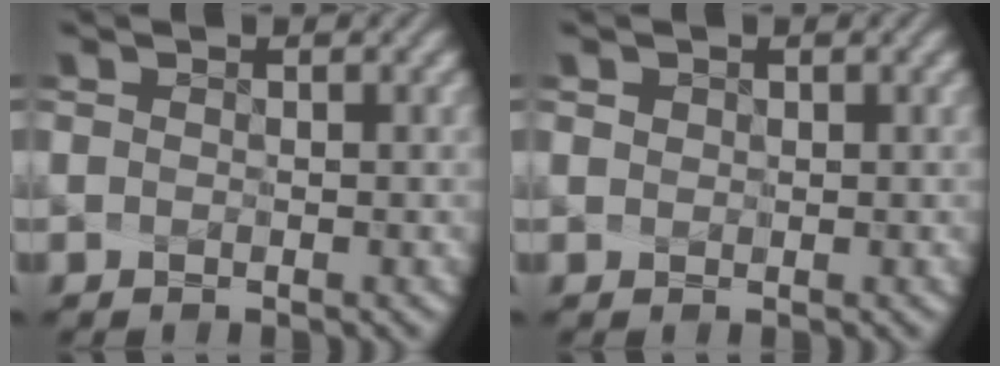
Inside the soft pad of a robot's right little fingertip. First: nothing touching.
{"total": 0.8, "force": [0.4, 0.7, 0.1], "torque": [0.007, 0.006, 0.000]}